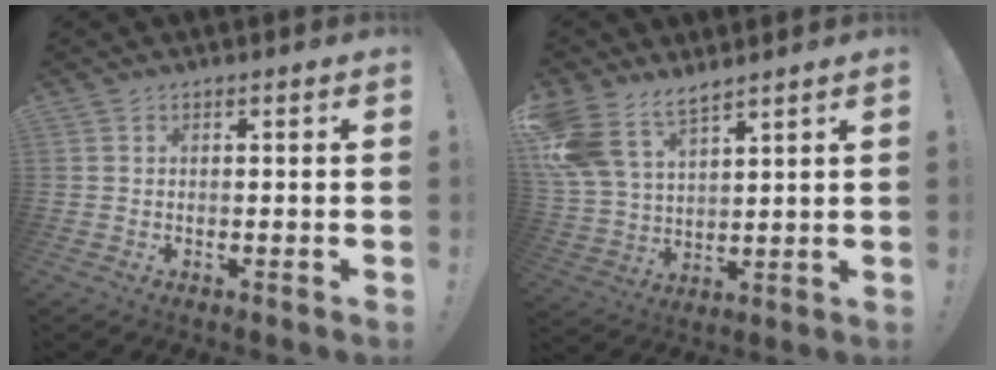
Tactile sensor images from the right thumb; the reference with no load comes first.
{"total": 12.2, "force": [9.1, 6.3, 5.2], "torque": [-0.126, -0.048, 0.182]}